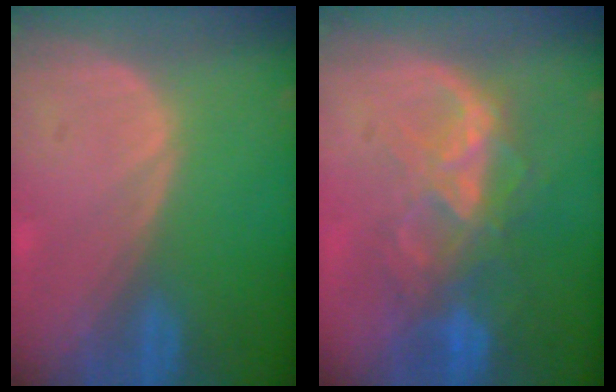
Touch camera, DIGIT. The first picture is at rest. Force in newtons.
{"total": 8.6, "press": 7.5, "slide": 4.1}